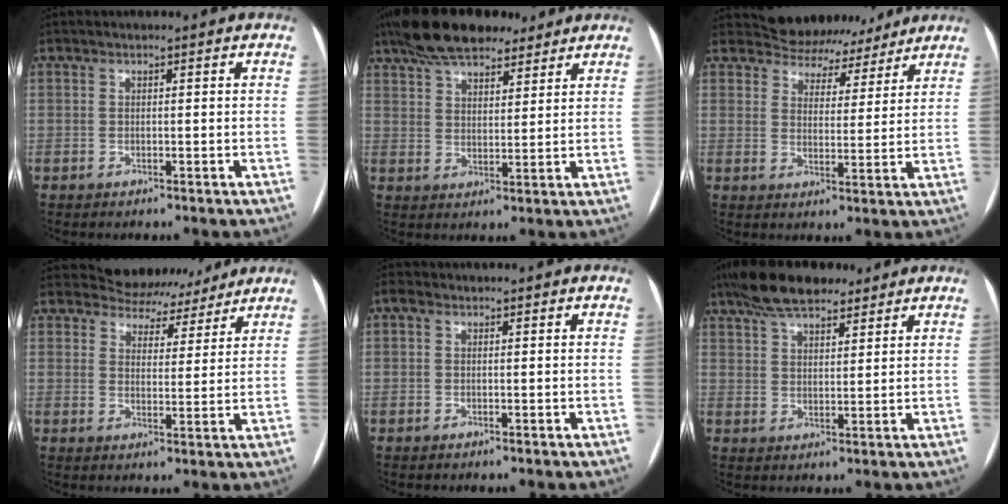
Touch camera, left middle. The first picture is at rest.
{"total": 13.9, "force": [10.9, 5.2, 7.0], "torque": [-0.125, 0.041, 0.181]}
{"total": 10.3, "force": [9.4, 4.3, 0.3], "torque": [0.015, 0.009, 0.122]}
{"total": 8.9, "force": [8.1, 3.7, 0.0], "torque": [0.015, 0.007, 0.101]}
{"total": 0.8, "force": [0.3, 0.6, 0.4], "torque": [-0.009, 0.010, 0.002]}
{"total": 10.9, "force": [8.4, 3.9, 5.8], "torque": [-0.107, 0.033, 0.146]}